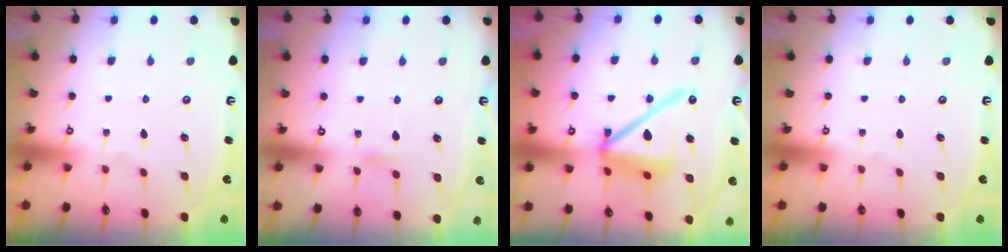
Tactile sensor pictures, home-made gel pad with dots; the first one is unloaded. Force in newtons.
{"total": 4.7, "press": 4.6, "slide": 0.6}
{"total": 15.2, "press": 14.9, "slide": 2.7}
{"total": 0.0}